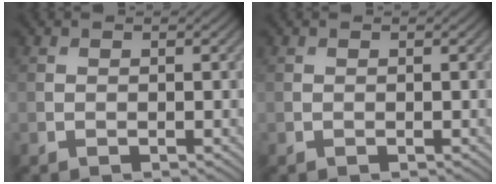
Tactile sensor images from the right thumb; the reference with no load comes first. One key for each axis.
{"total": 0.0}